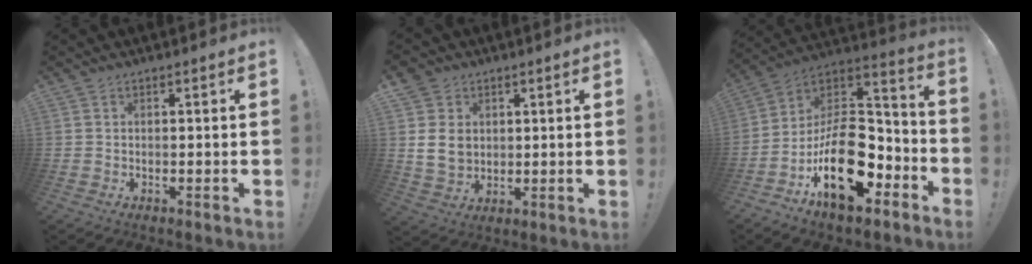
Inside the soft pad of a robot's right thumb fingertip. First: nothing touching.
{"total": 8.3, "force": [2.2, 7.0, 3.9], "torque": [-0.073, -0.008, 0.045]}
{"total": 24.7, "force": [-8.8, 12.7, 19.3], "torque": [-0.337, 0.045, -0.138]}